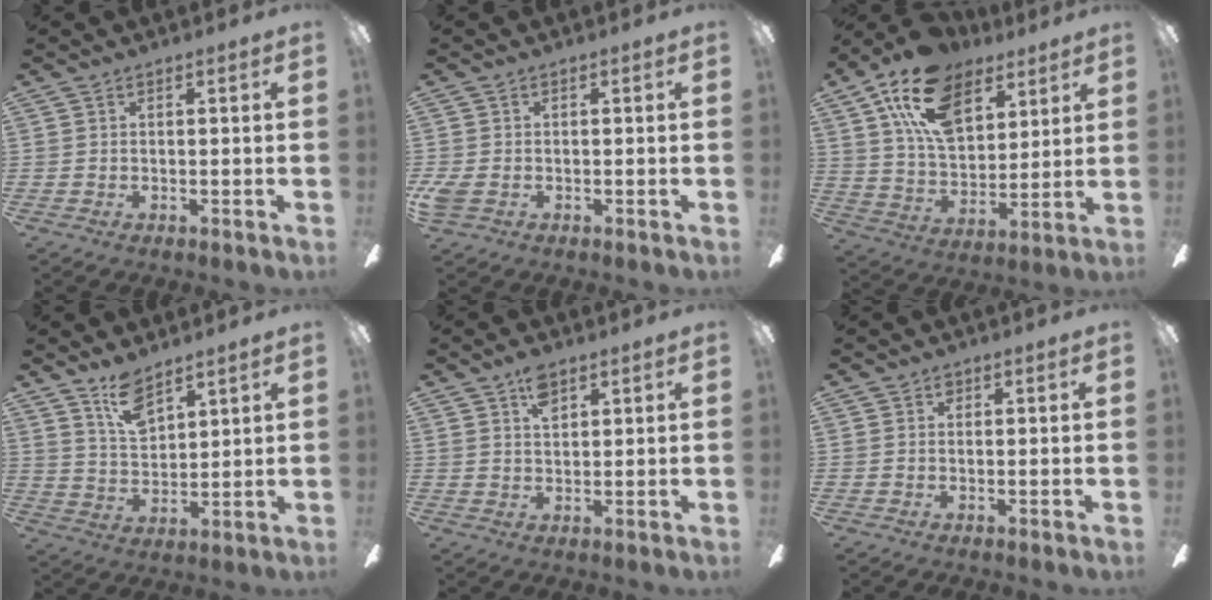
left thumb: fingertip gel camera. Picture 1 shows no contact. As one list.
[{"total": 3.1, "force": [-0.9, 2.2, 2.1], "torque": [-0.055, -0.001, -0.021]}, {"total": 18.6, "force": [11.1, 10.7, 10.4], "torque": [-0.188, -0.036, 0.204]}, {"total": 9.1, "force": [6.9, 3.9, 4.6], "torque": [-0.085, -0.032, 0.124]}, {"total": 4.6, "force": [2.7, 2.4, 2.9], "torque": [-0.048, -0.001, 0.046]}, {"total": 0.8, "force": [0.4, 0.6, 0.4], "torque": [-0.008, 0.003, 0.006]}]